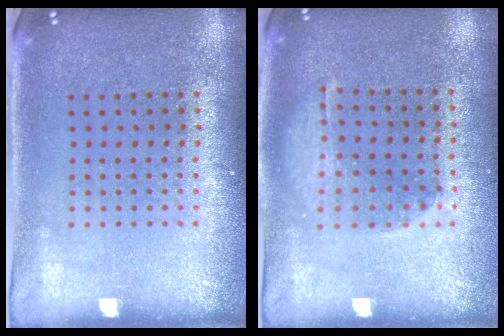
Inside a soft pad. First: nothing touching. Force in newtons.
{"total": 1.1, "press": 1.1, "slide": 0.2}